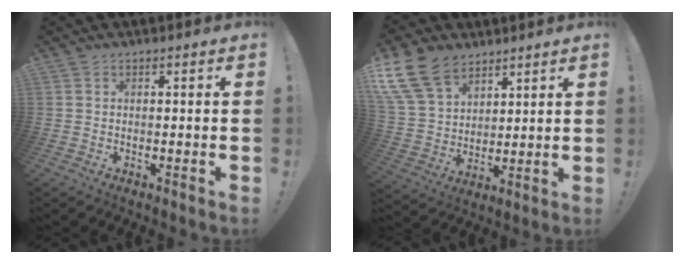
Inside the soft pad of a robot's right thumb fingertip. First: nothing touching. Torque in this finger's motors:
{"motor_torque": [1.86, 3.14, 0.62, -0.02, 0.33]}